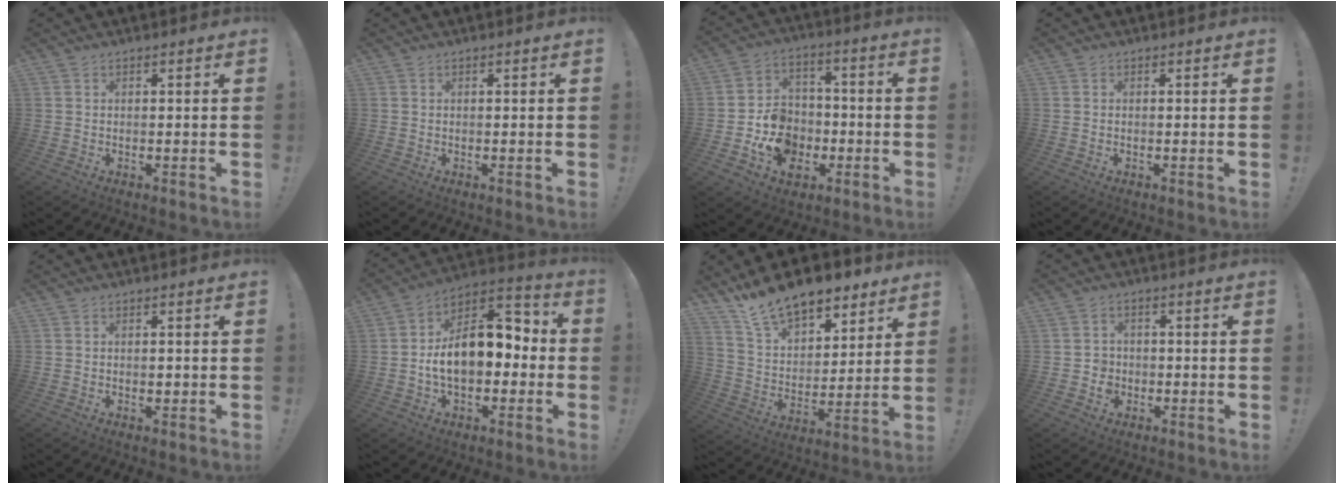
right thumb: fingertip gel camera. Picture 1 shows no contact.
{"total": 0.0}
{"total": 13.1, "force": [-5.0, 10.6, 5.8], "torque": [-0.099, 0.035, -0.082]}
{"total": 0.0}
{"total": 0.9, "force": [0.0, 0.8, 0.4], "torque": [-0.005, 0.004, -0.001]}
{"total": 16.5, "force": [0.2, 10.3, 13.0], "torque": [-0.192, 0.004, 0.009]}
{"total": 15.8, "force": [13.0, 6.8, 5.9], "torque": [-0.118, -0.091, 0.241]}
{"total": 4.1, "force": [-1.3, 3.7, 1.4], "torque": [-0.021, 0.002, -0.026]}